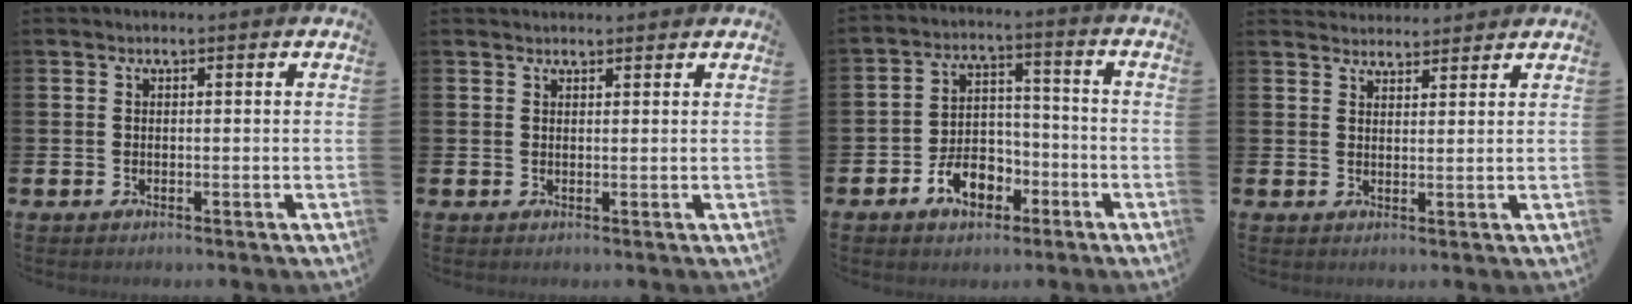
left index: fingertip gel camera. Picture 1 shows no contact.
{"total": 1.4, "force": [1.4, 0.3, 0.0], "torque": [0.010, -0.003, 0.023]}
{"total": 6.4, "force": [-3.3, 4.3, 3.4], "torque": [-0.045, 0.012, -0.064]}
{"total": 3.2, "force": [3.1, 0.7, -0.2], "torque": [0.001, -0.014, 0.057]}